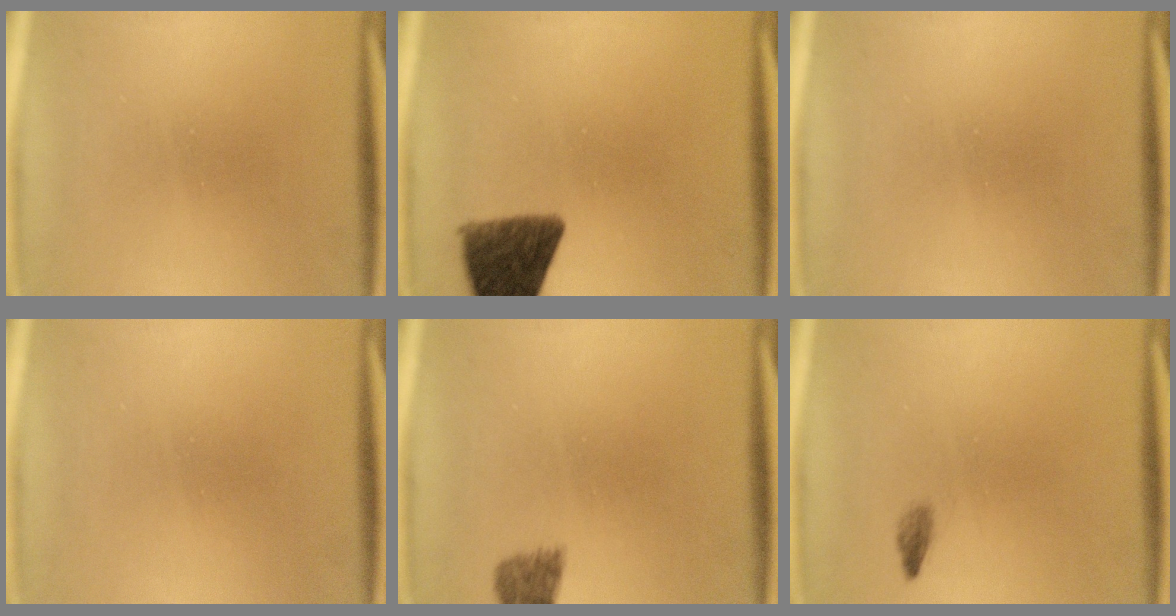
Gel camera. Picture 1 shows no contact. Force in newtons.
{"total": 10.6}
{"total": 0.0}
{"total": 1.9}
{"total": 1.9}
{"total": 0.9}